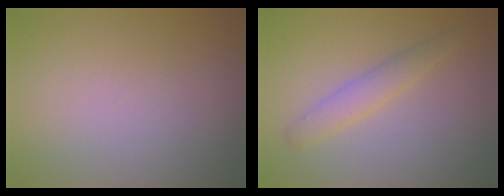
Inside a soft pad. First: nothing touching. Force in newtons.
{"total": 2.1, "press": 2.1, "slide": 0.2}